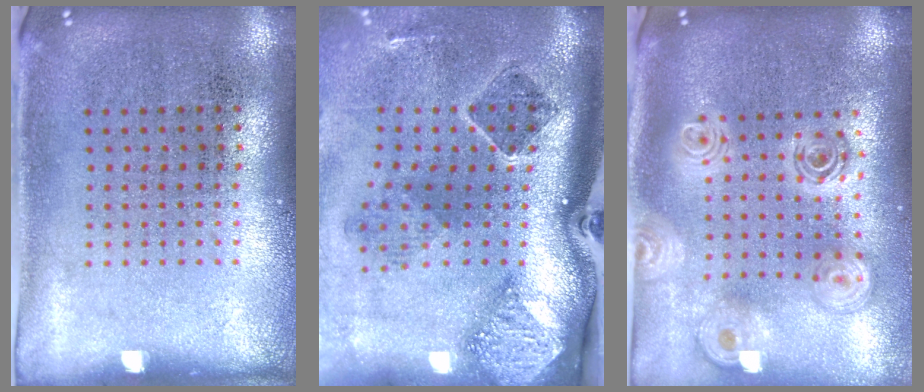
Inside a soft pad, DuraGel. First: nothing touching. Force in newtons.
{"total": 3.0, "press": 2.0, "slide": 2.3}
{"total": 2.4, "press": 1.9, "slide": 1.5}